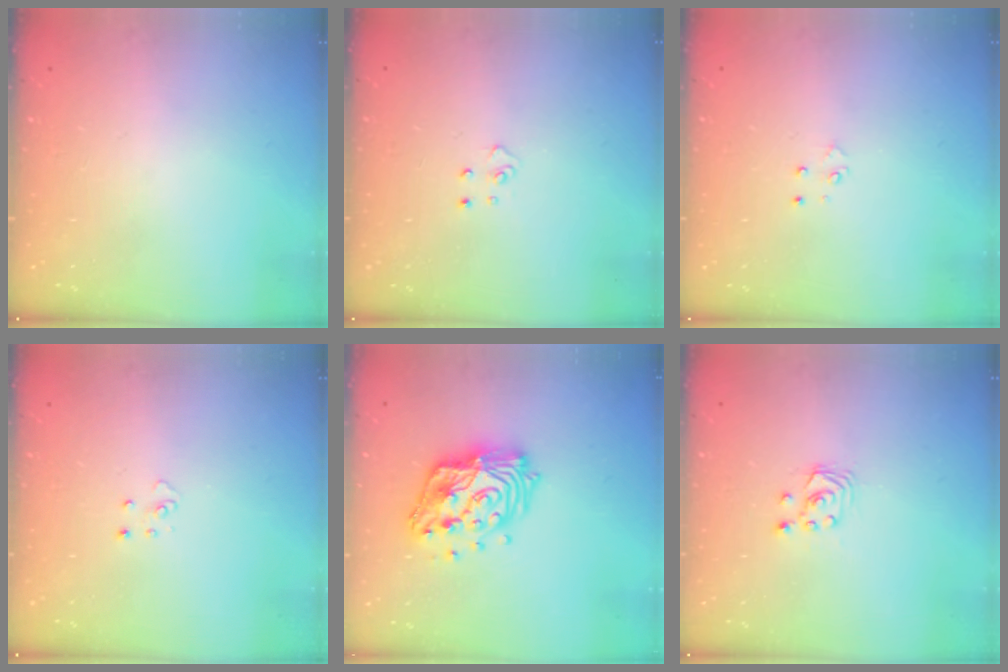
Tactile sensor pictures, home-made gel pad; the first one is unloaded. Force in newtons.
{"total": 4.7, "press": 4.6, "slide": 0.4}
{"total": 3.3, "press": 3.2, "slide": 0.4}
{"total": 3.7, "press": 3.7, "slide": 0.3}
{"total": 15.9, "press": 15.9, "slide": 1.0}
{"total": 2.9, "press": 2.8, "slide": 0.3}